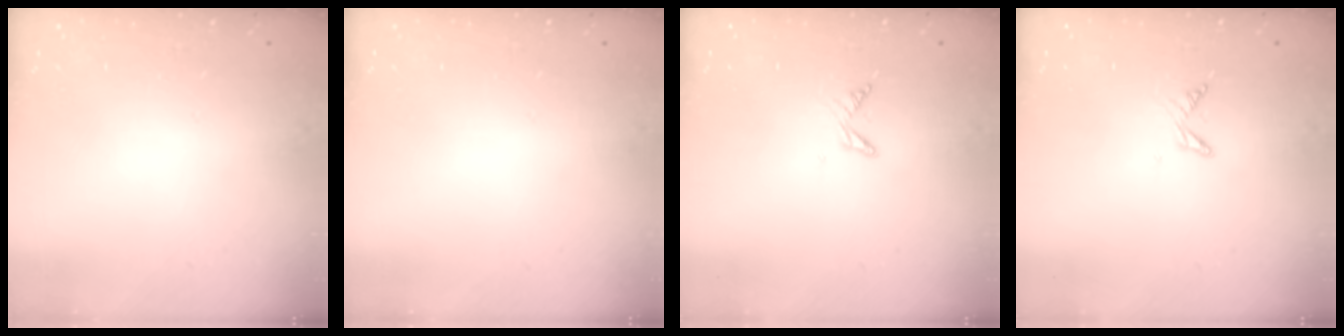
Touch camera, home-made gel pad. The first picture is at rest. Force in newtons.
{"total": 0.0}
{"total": 5.3, "press": 5.2, "slide": 0.6}
{"total": 5.3, "press": 5.2, "slide": 0.6}